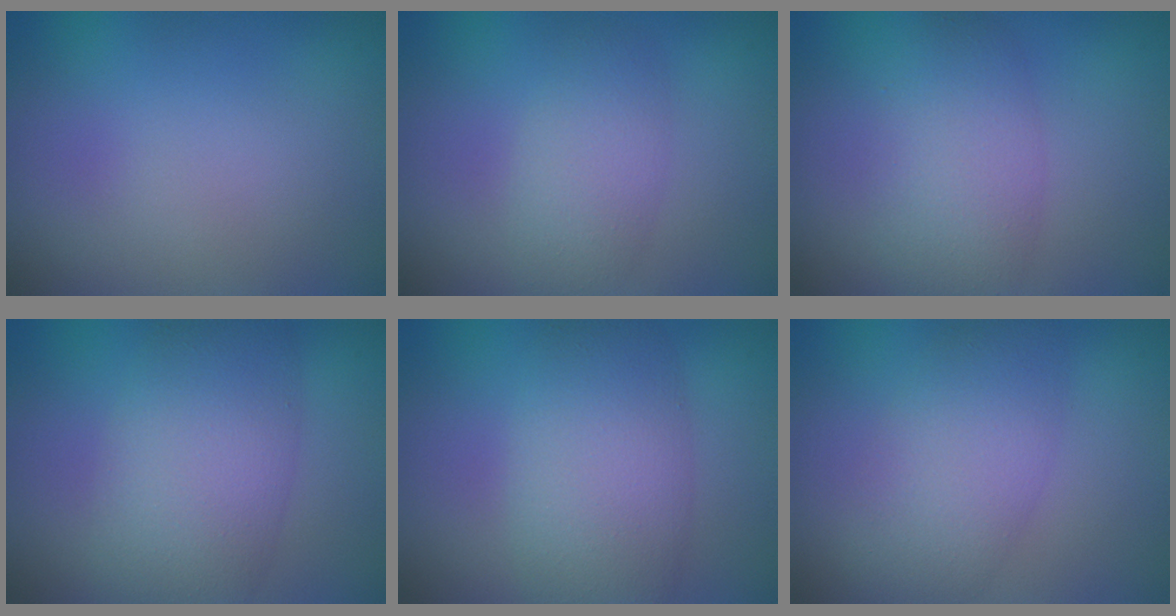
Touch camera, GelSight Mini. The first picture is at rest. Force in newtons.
{"total": 2.8, "press": 2.8, "slide": 0.1}
{"total": 4.4, "press": 4.4, "slide": 0.2}
{"total": 7.3, "press": 7.3, "slide": 0.4}
{"total": 6.3, "press": 6.2, "slide": 0.1}
{"total": 5.0, "press": 5.0, "slide": 0.2}